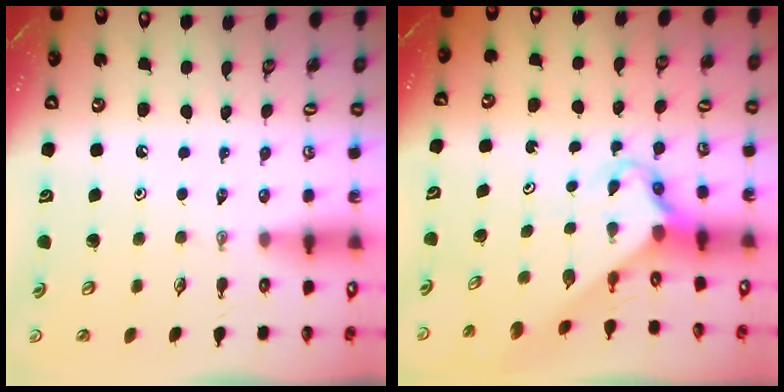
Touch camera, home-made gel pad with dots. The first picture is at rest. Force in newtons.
{"total": 2.7, "press": 2.7, "slide": 0.2}